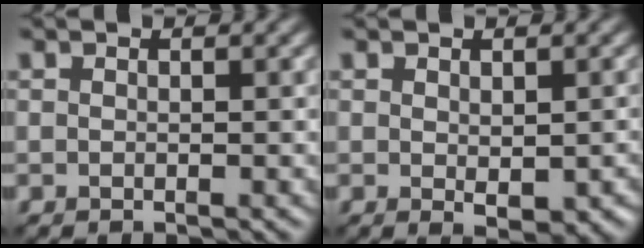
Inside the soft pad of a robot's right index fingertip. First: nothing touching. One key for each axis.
{"total": 2.6, "fx": -0.2, "fy": 1.4, "fz": 2.2, "tx": -0.031, "ty": -0.010, "tz": 0.007}